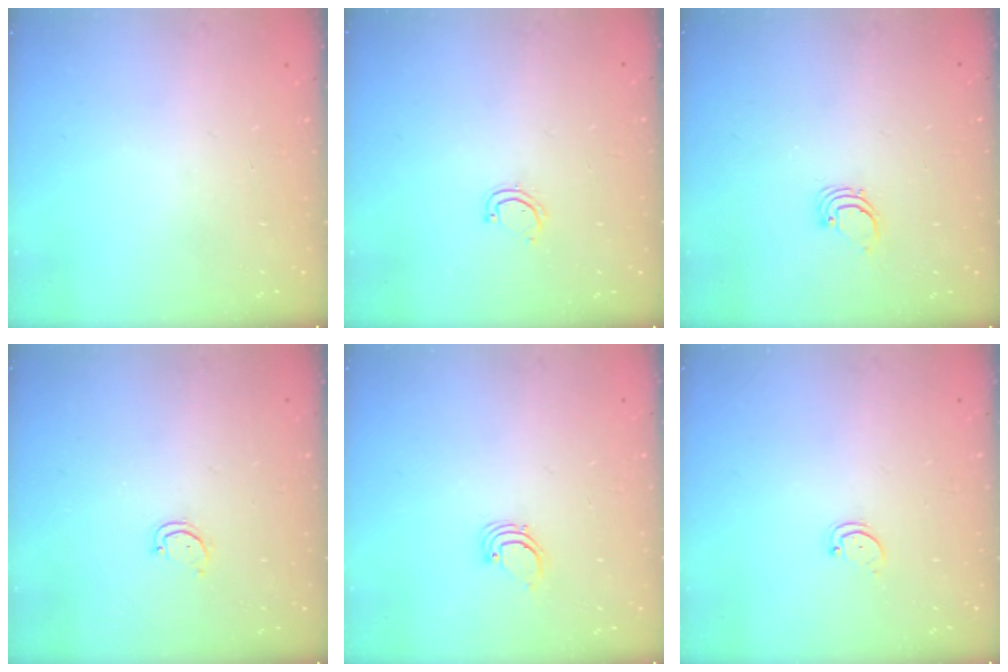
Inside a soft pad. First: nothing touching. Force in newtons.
{"total": 4.3, "press": 4.3, "slide": 0.4}
{"total": 1.7, "press": 1.7, "slide": 0.1}
{"total": 2.6, "press": 2.6, "slide": 0.2}
{"total": 1.9, "press": 1.9, "slide": 0.1}
{"total": 1.6, "press": 1.6, "slide": 0.4}